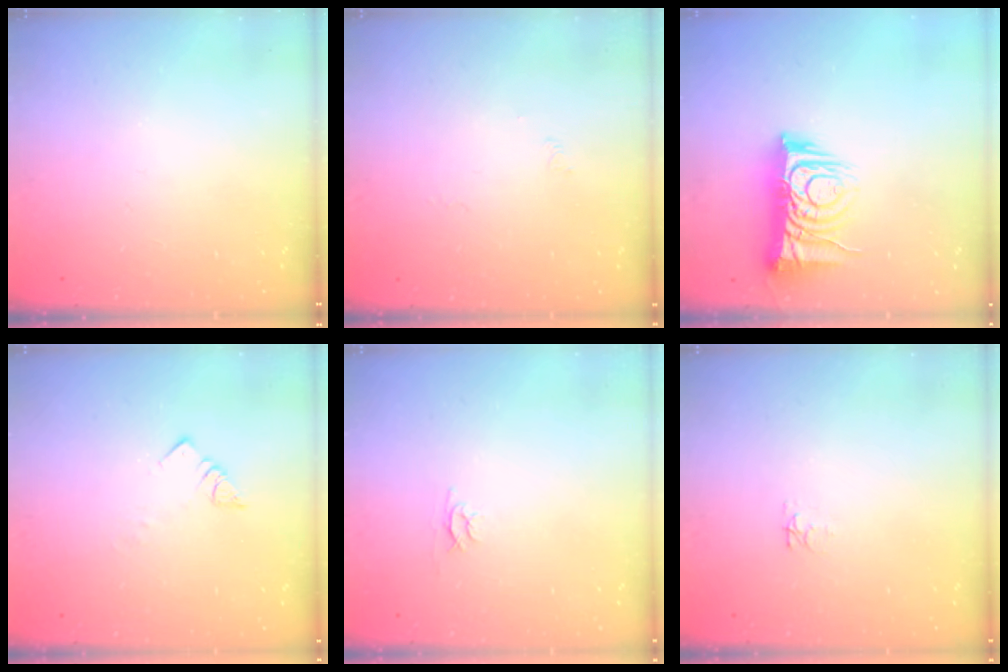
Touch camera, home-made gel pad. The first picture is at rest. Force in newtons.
{"total": 1.7, "press": 1.6, "slide": 0.4}
{"total": 12.2, "press": 12.1, "slide": 1.3}
{"total": 3.4, "press": 3.3, "slide": 0.4}
{"total": 2.4, "press": 2.4, "slide": 0.3}
{"total": 3.4, "press": 3.4, "slide": 0.4}